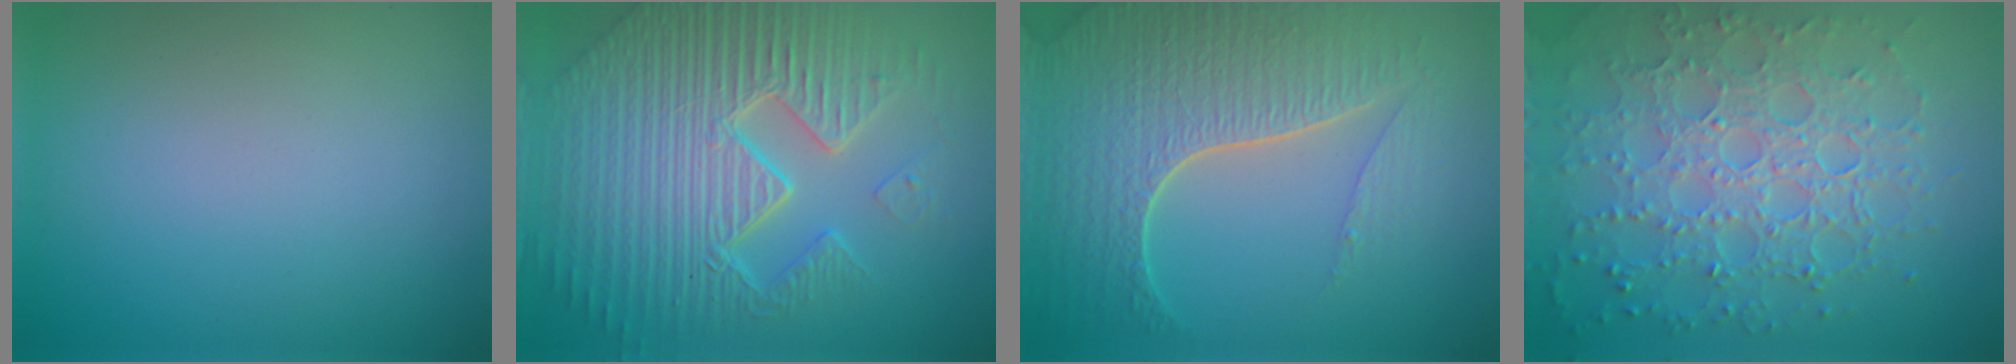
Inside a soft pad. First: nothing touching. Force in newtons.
{"total": 10.9, "press": 7.1, "slide": 8.4}
{"total": 7.6, "press": 5.6, "slide": 5.1}
{"total": 8.0, "press": 5.6, "slide": 5.6}